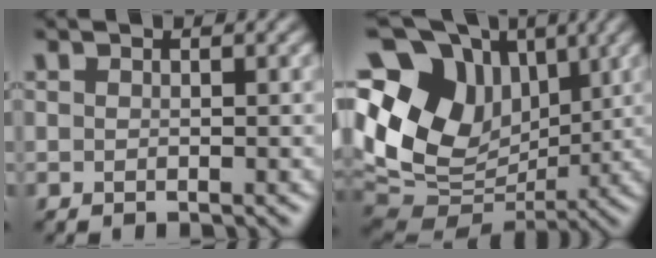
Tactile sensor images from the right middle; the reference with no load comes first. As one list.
[{"total": 13.3, "force": [4.0, 10.0, 7.9], "torque": [-0.169, 0.025, 0.072]}]